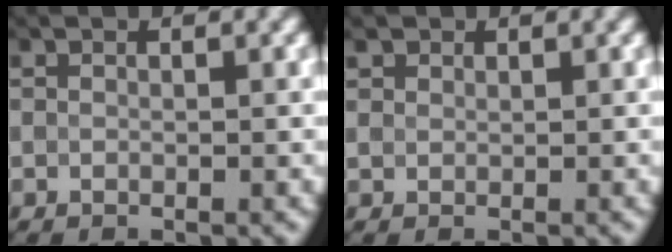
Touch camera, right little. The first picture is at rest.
{"total": 1.3, "force": [0.9, 0.9, 0.4], "torque": [-0.015, 0.003, 0.013]}